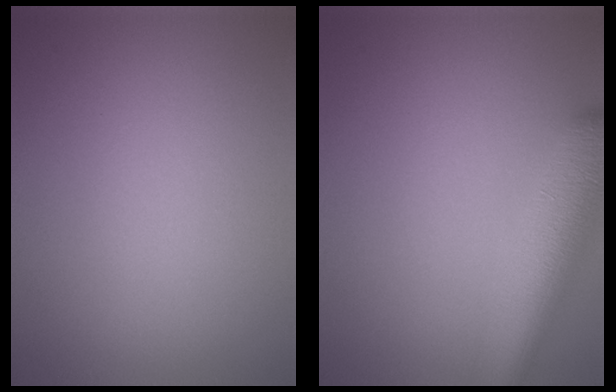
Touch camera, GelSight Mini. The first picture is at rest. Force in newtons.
{"total": 7.2, "press": 7.2, "slide": 0.4}